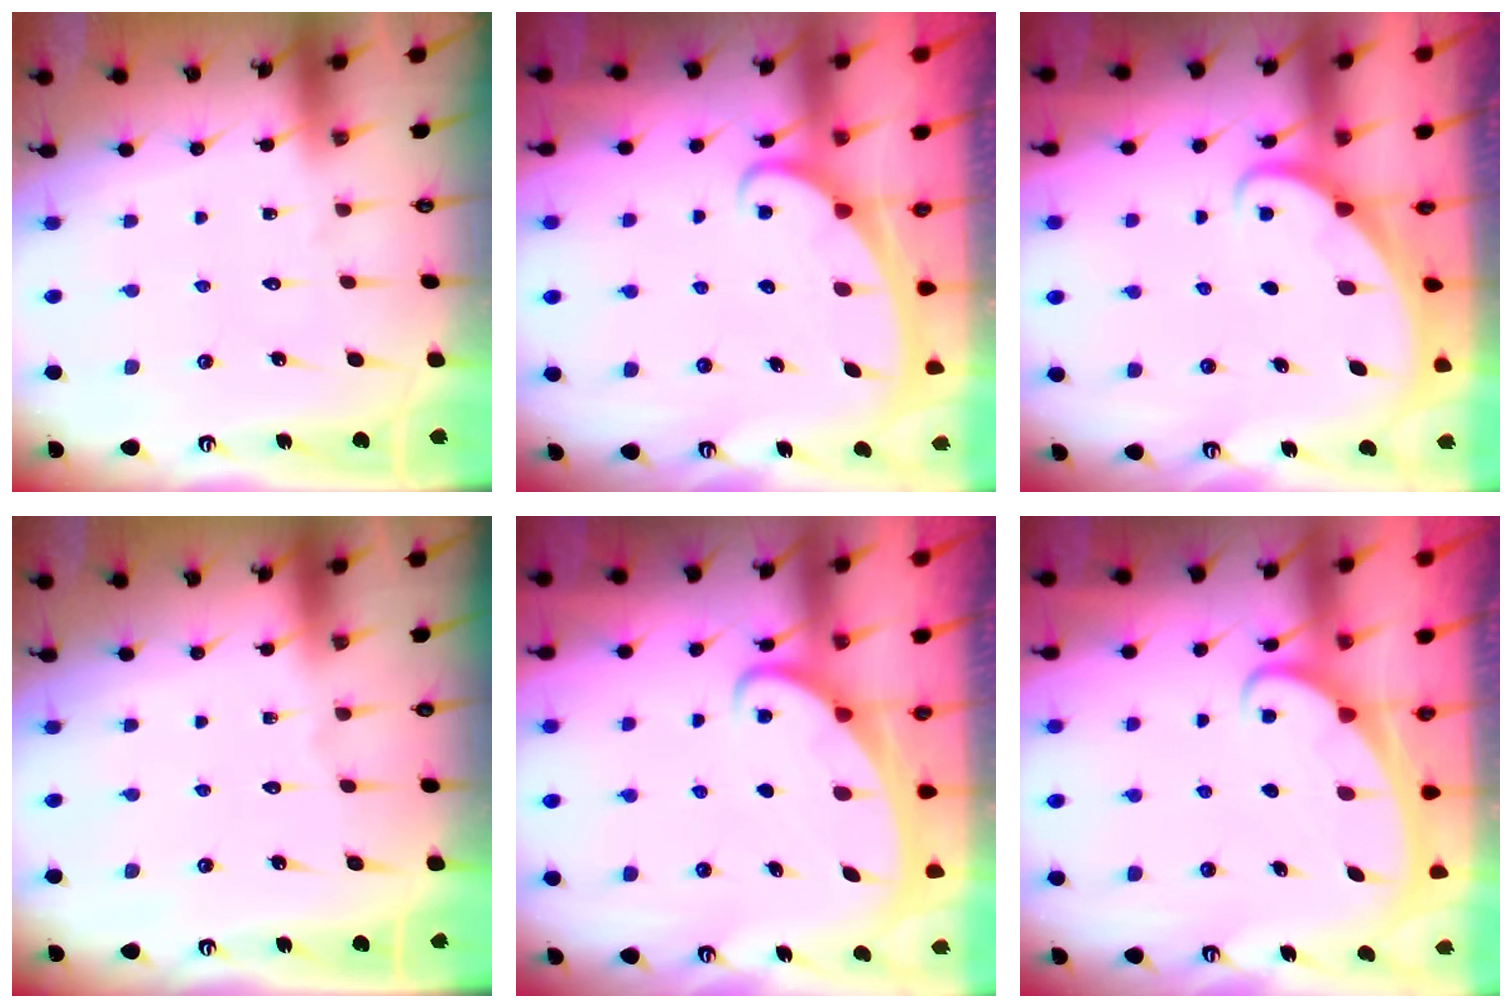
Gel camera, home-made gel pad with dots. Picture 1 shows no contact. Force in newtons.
{"total": 2.3, "press": 2.3, "slide": 0.3}
{"total": 1.7, "press": 1.7, "slide": 0.1}
{"total": 0.0}
{"total": 2.2, "press": 2.2, "slide": 0.3}
{"total": 2.3, "press": 2.3, "slide": 0.3}